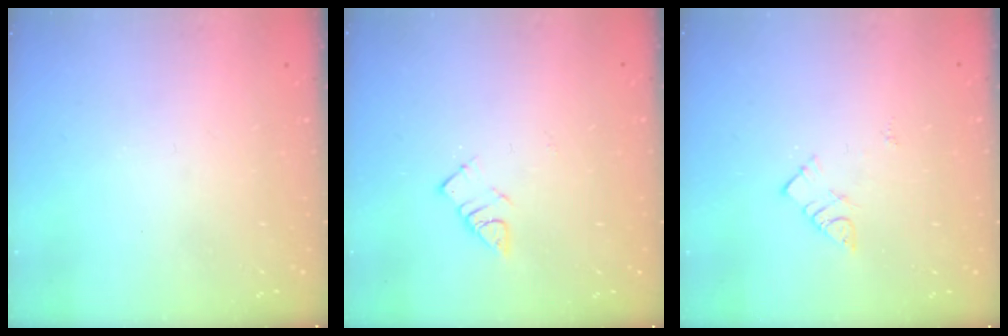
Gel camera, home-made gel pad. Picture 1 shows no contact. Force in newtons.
{"total": 4.6, "press": 4.6, "slide": 0.2}
{"total": 5.6, "press": 5.6, "slide": 0.1}